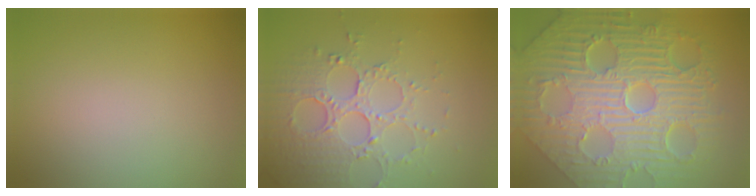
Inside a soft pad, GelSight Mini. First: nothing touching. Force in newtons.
{"total": 5.3, "press": 3.7, "slide": 3.7}
{"total": 12.4, "press": 8.2, "slide": 9.3}